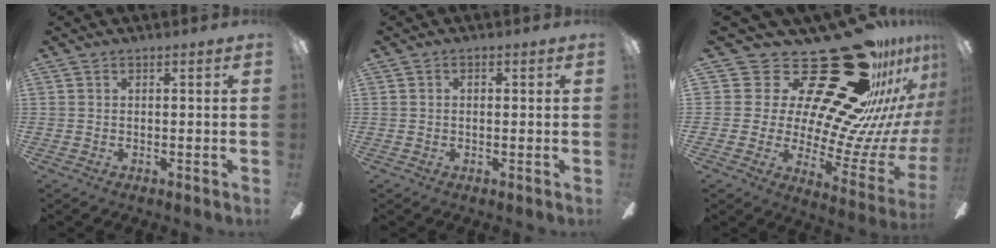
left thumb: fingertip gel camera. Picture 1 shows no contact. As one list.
[{"total": 1.2, "force": [0.0, 0.6, 1.0], "torque": [-0.019, 0.005, -0.002]}, {"total": 35.3, "force": [22.5, 15.2, 22.5], "torque": [-0.294, -0.201, 0.429]}]